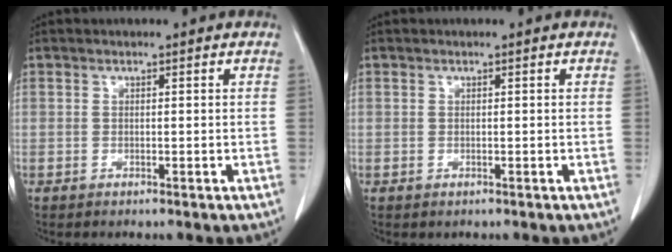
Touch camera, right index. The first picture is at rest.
{"total": 0.0}